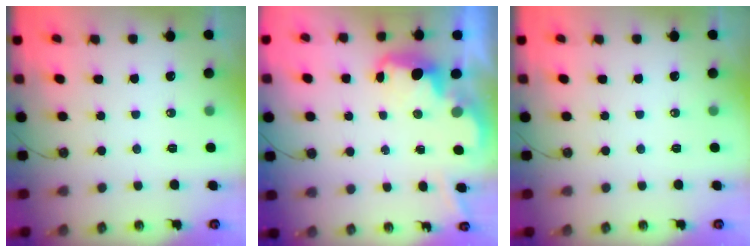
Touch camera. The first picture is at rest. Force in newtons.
{"total": 2.6, "press": 2.6, "slide": 0.5}
{"total": 0.0}